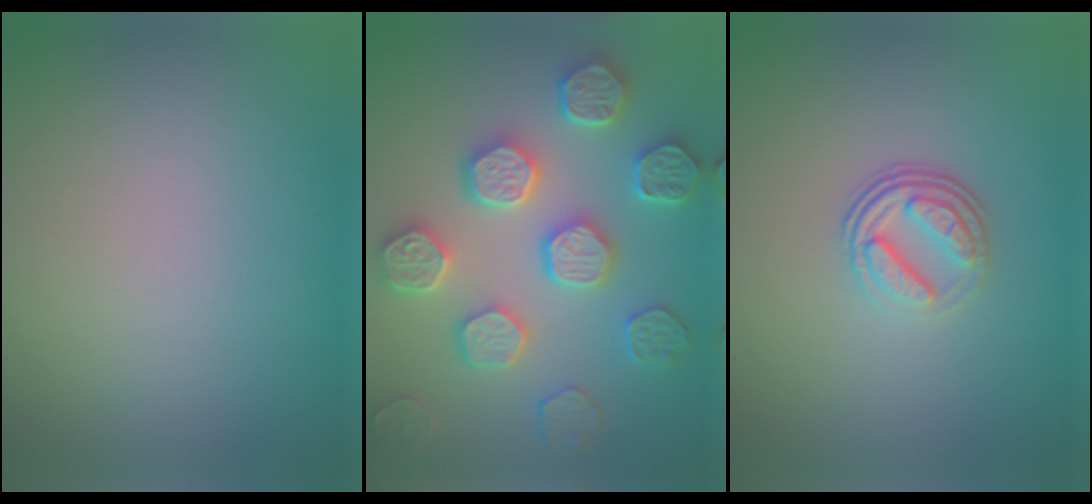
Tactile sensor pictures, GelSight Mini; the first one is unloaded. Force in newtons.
{"total": 6.3, "press": 5.9, "slide": 2.1}
{"total": 3.6, "press": 2.5, "slide": 2.5}